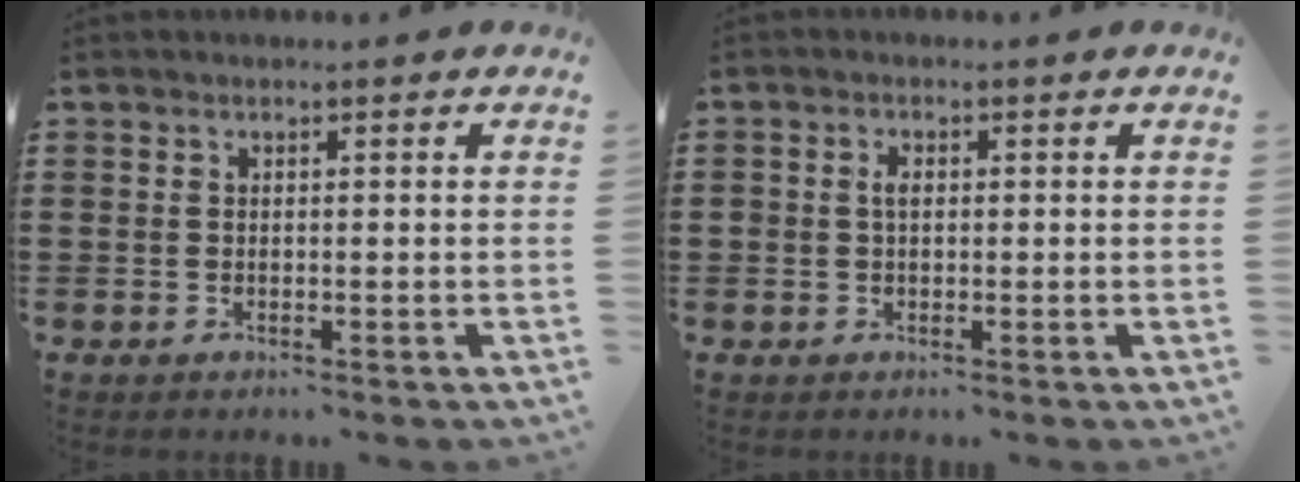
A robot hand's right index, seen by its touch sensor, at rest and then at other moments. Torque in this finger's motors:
{"motor_torque": [0.25, -0.24, 0.02, 0.04]}